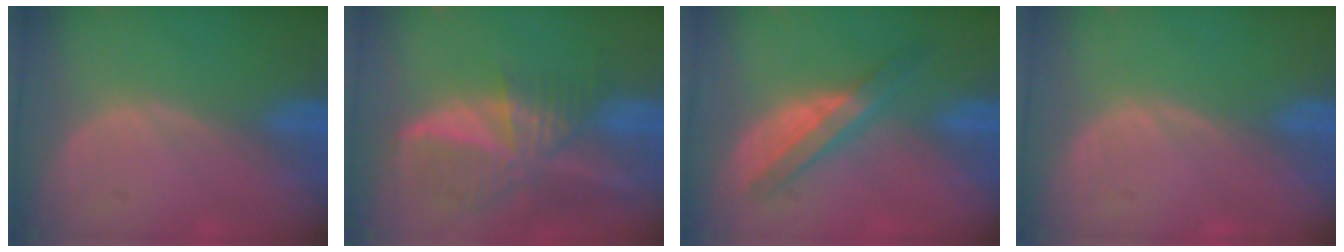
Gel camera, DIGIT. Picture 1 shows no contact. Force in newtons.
{"total": 9.2, "press": 7.9, "slide": 4.7}
{"total": 5.4, "press": 5.3, "slide": 0.8}
{"total": 0.0}